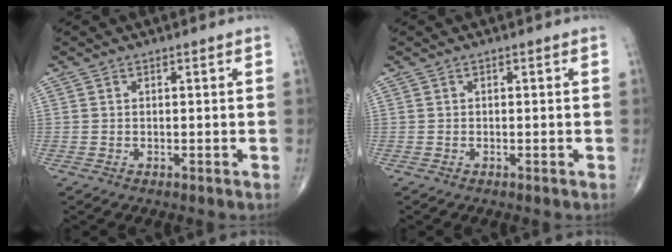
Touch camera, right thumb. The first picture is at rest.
{"total": 0.0}